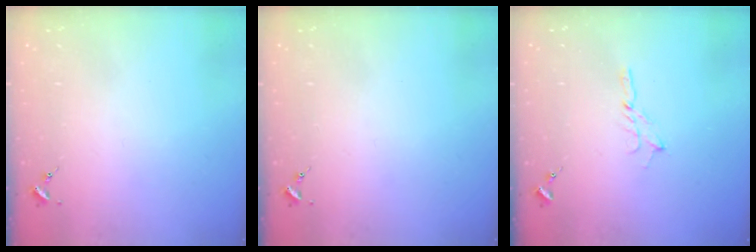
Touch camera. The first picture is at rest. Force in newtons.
{"total": 0.0}
{"total": 2.7, "press": 2.7, "slide": 0.3}